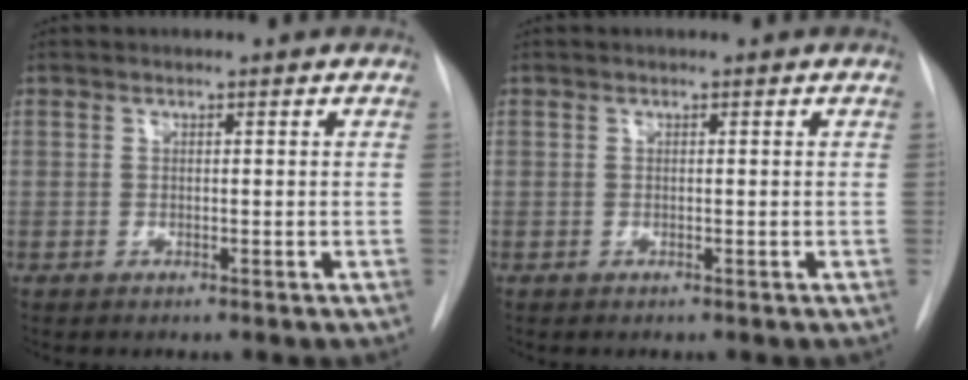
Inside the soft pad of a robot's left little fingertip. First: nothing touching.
{"total": 0.0}